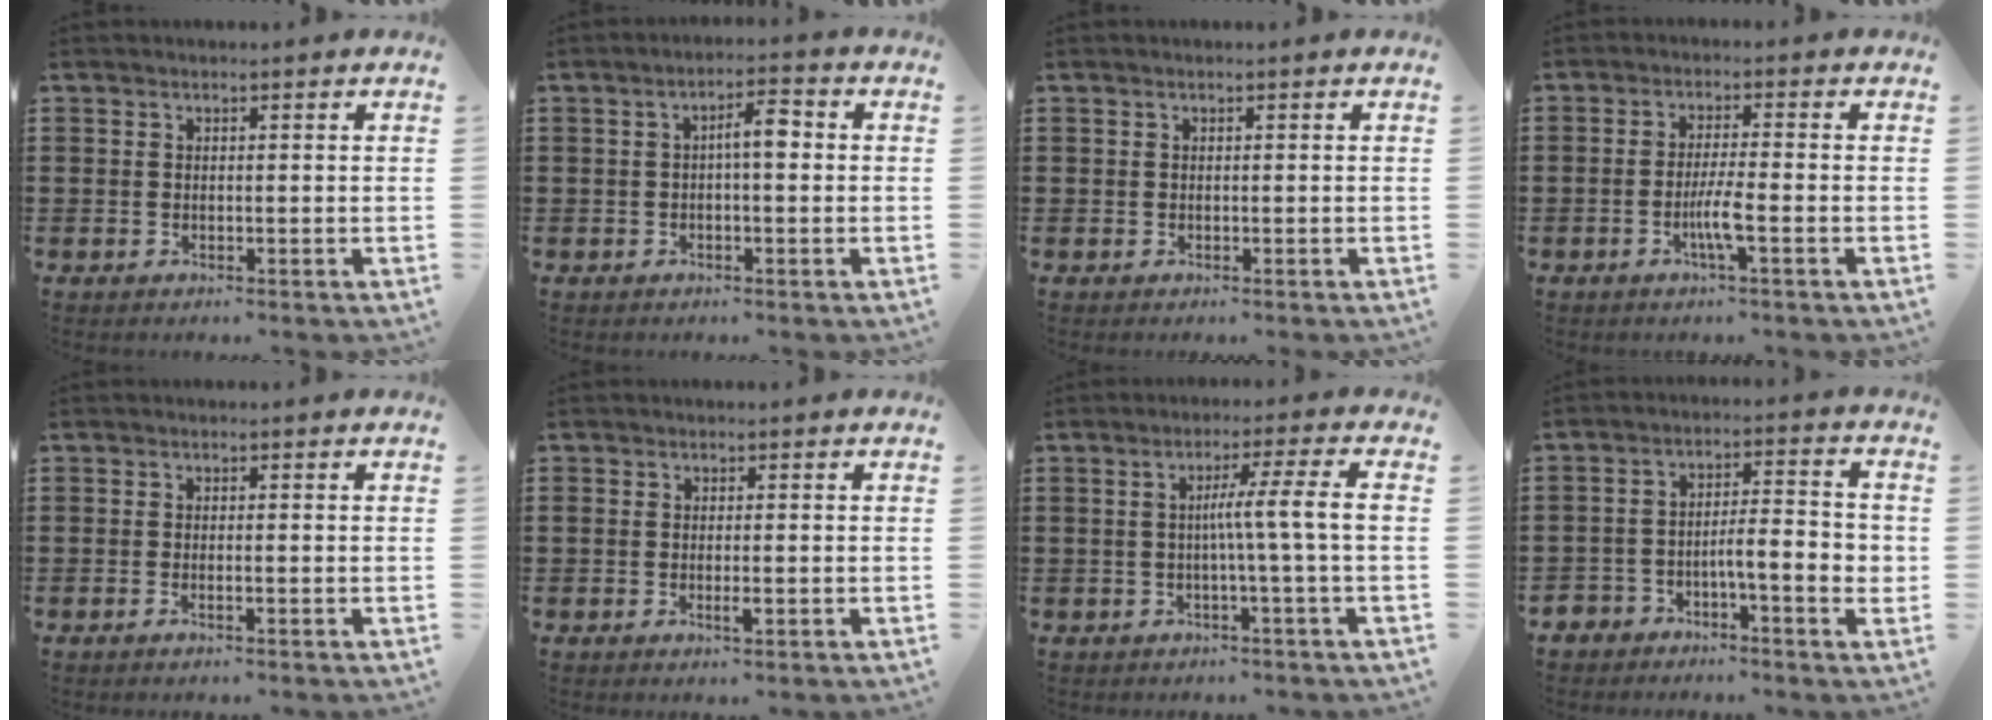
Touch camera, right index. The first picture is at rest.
{"total": 4.0, "force": [-0.1, 1.1, 3.8], "torque": [-0.070, 0.010, -0.005]}
{"total": 0.0}
{"total": 4.4, "force": [-1.7, 0.2, 4.1], "torque": [-0.084, -0.010, -0.036]}
{"total": 0.7, "force": [-0.4, 0.1, 0.6], "torque": [-0.012, -0.004, -0.006]}
{"total": 1.6, "force": [-0.5, 0.5, 1.5], "torque": [-0.025, 0.000, -0.009]}
{"total": 5.7, "force": [-0.5, -1.0, 5.6], "torque": [-0.102, -0.005, -0.017]}
{"total": 5.4, "force": [-3.1, 1.3, 4.2], "torque": [-0.080, -0.004, -0.061]}